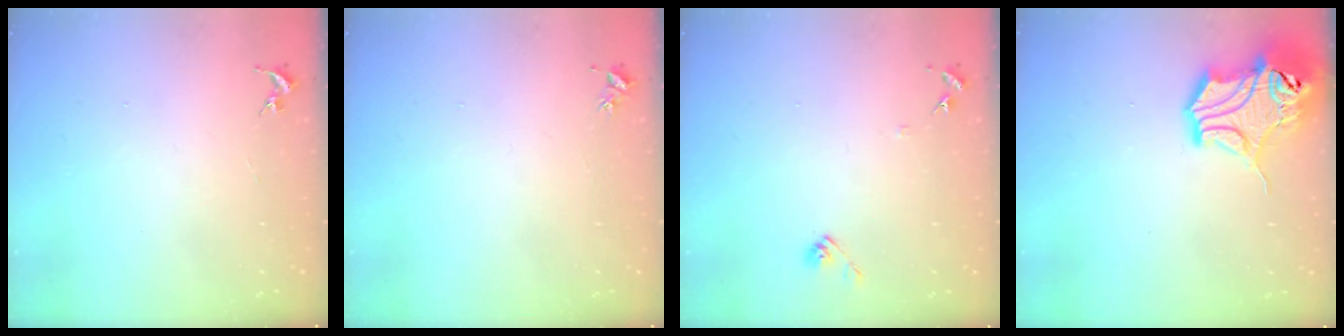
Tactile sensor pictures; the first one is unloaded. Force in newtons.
{"total": 3.4, "press": 3.4, "slide": 0.5}
{"total": 6.9, "press": 6.9, "slide": 0.7}
{"total": 16.0, "press": 15.8, "slide": 2.5}